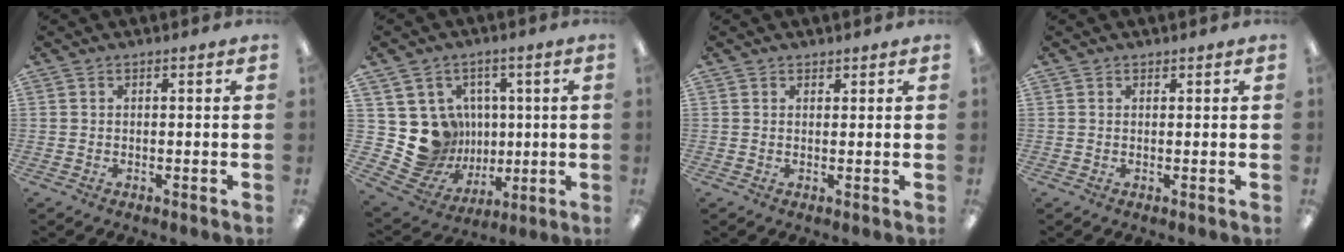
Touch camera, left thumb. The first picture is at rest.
{"total": 13.5, "force": [1.6, 13.1, 2.7], "torque": [-0.063, -0.019, 0.057]}
{"total": 1.2, "force": [1.1, 0.6, 0.0], "torque": [0.001, -0.001, 0.021]}
{"total": 0.7, "force": [0.6, 0.3, 0.0], "torque": [0.000, 0.000, 0.011]}